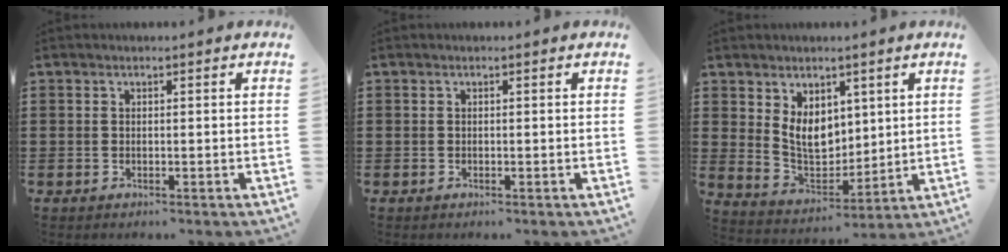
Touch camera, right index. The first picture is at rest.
{"total": 0.0}
{"total": 6.9, "force": [2.9, 4.8, 4.1], "torque": [-0.077, -0.004, 0.055]}